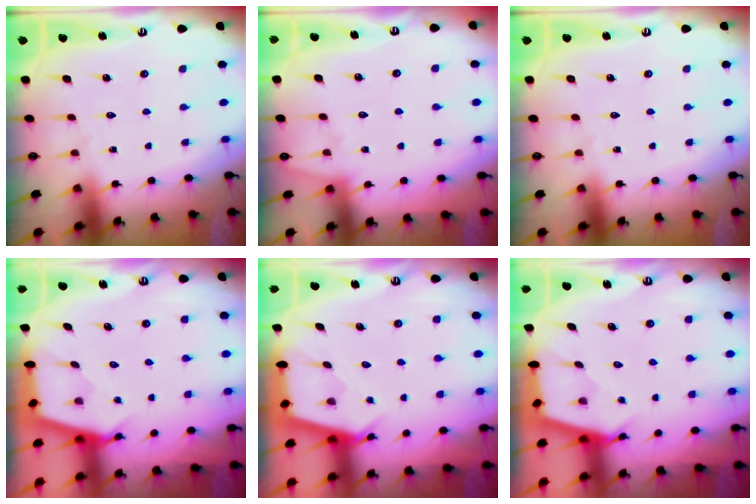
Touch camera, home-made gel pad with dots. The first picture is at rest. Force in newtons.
{"total": 2.6, "press": 2.6, "slide": 0.4}
{"total": 0.0}
{"total": 2.7, "press": 2.7, "slide": 0.3}
{"total": 2.7, "press": 2.7, "slide": 0.3}
{"total": 2.7, "press": 2.7, "slide": 0.3}